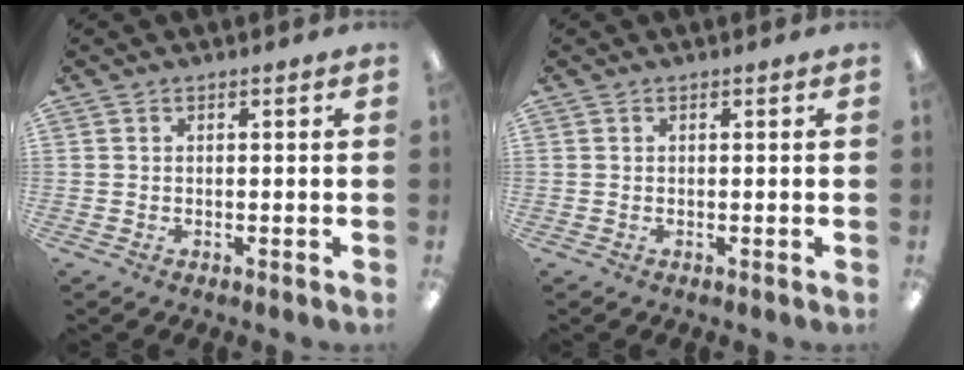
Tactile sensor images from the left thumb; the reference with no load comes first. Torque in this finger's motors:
{"motor_torque": [-0.08, -0.31, -0.08, 0.13, 0.02]}